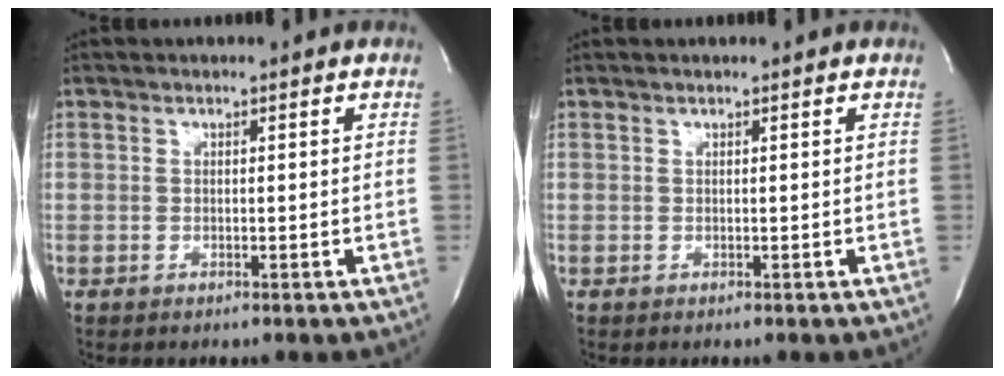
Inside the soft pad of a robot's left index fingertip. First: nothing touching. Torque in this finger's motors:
{"motor_torque": [0.00, 0.00, 0.00, 0.00]}